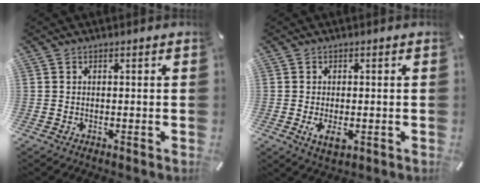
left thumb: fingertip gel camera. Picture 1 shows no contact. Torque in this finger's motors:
{"motor_torque": [0.00, 0.01, 0.16, -0.14, 0.00]}